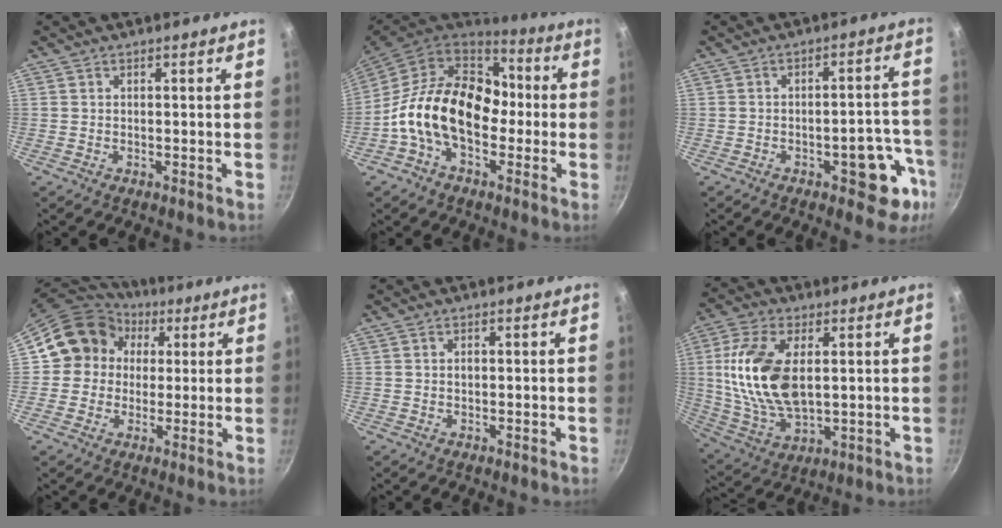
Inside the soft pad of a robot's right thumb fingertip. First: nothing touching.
{"total": 19.4, "force": [-1.9, 13.2, 14.1], "torque": [-0.202, 0.042, -0.050]}
{"total": 10.9, "force": [-5.0, 5.1, 8.2], "torque": [-0.046, 0.040, -0.057]}
{"total": 13.3, "force": [2.7, 12.1, 4.8], "torque": [-0.045, 0.027, 0.028]}
{"total": 0.9, "force": [0.1, 0.7, 0.6], "torque": [-0.010, 0.003, 0.002]}
{"total": 17.2, "force": [2.6, 9.3, 14.3], "torque": [-0.273, -0.006, 0.057]}